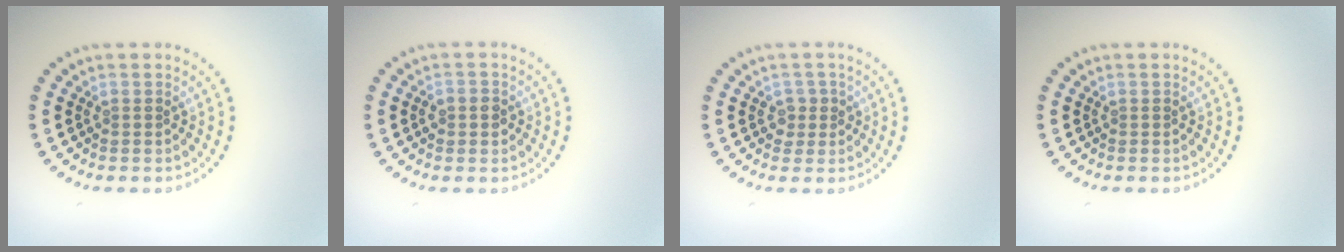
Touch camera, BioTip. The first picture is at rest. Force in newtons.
{"total": 1.6, "press": 1.6, "slide": 0.4}
{"total": 1.5, "press": 1.3, "slide": 0.7}
{"total": 0.0}